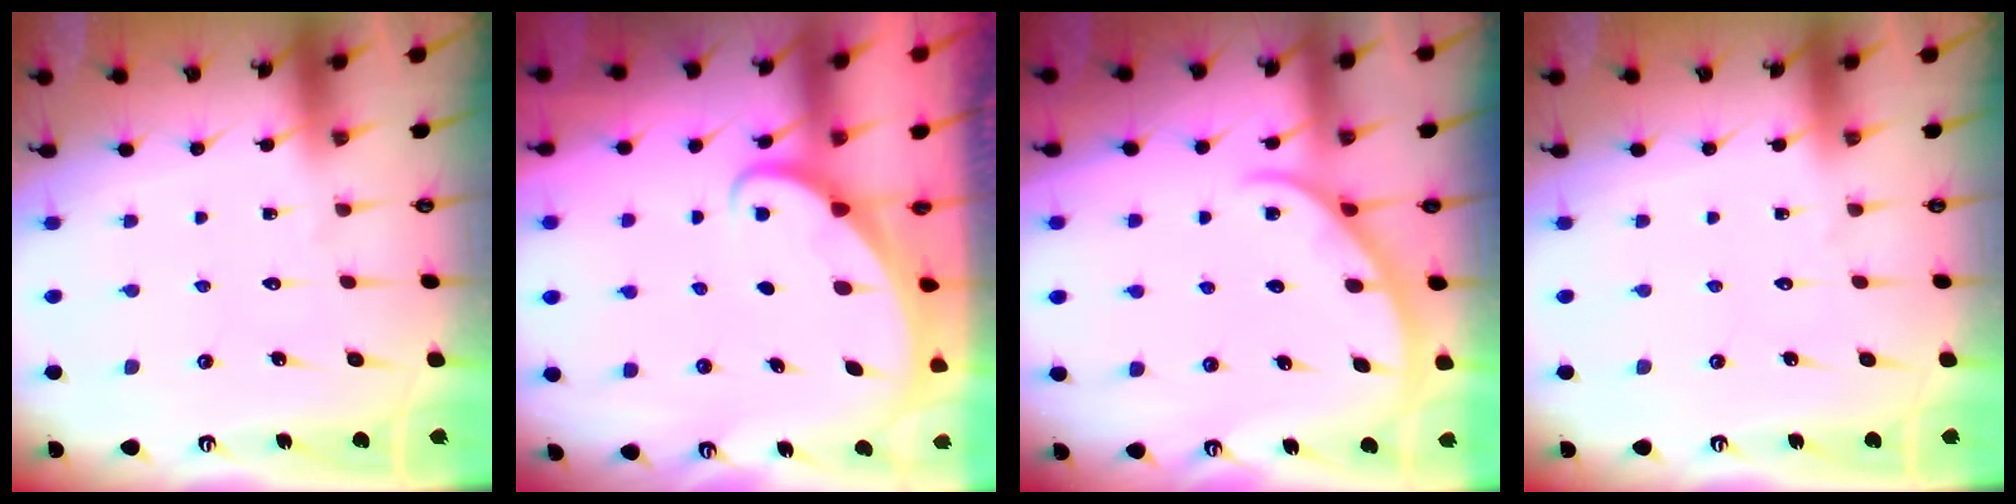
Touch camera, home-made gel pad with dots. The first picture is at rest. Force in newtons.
{"total": 1.6, "press": 1.6, "slide": 0.1}
{"total": 2.7, "press": 2.6, "slide": 0.3}
{"total": 0.0}